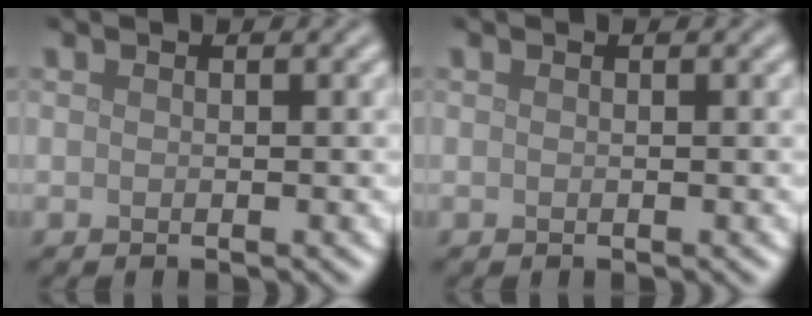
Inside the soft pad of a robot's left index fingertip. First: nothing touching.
{"total": 0.0}